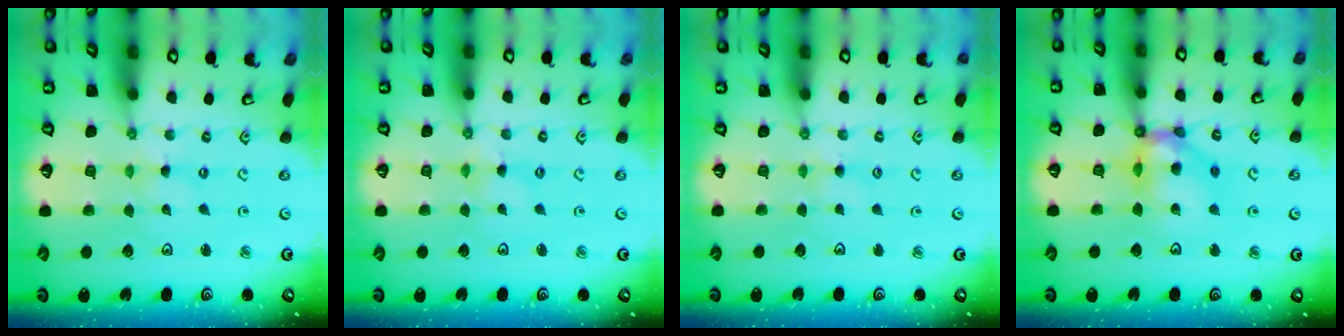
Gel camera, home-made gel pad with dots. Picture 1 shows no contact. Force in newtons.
{"total": 0.7, "press": 0.6, "slide": 0.2}
{"total": 2.0, "press": 2.0, "slide": 0.3}
{"total": 12.2, "press": 12.1, "slide": 1.5}